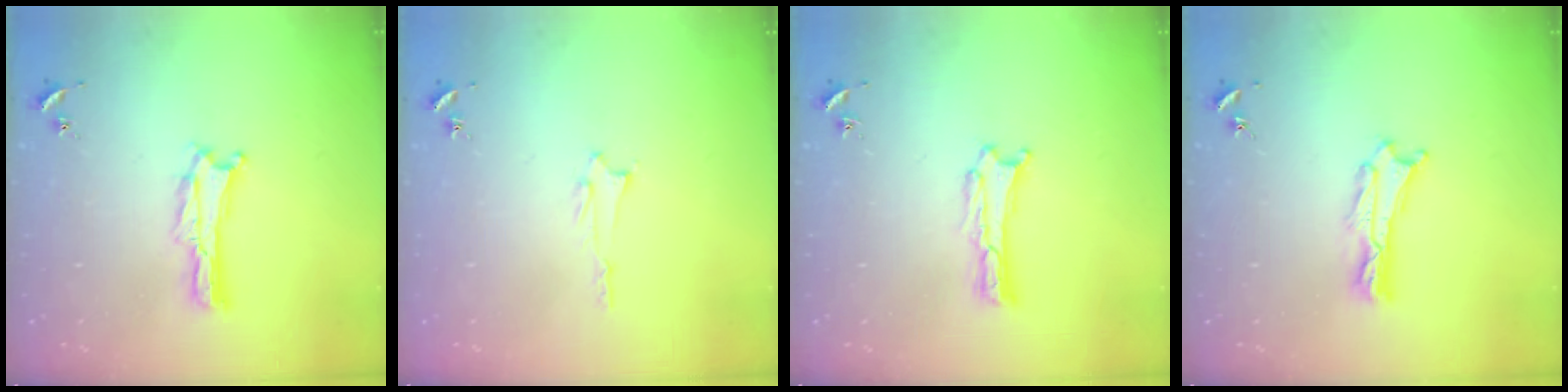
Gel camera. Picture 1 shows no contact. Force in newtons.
{"total": 1.2, "press": 1.2, "slide": 0.1}
{"total": 0.9, "press": 0.9, "slide": 0.0}
{"total": 1.1, "press": 1.1, "slide": 0.2}